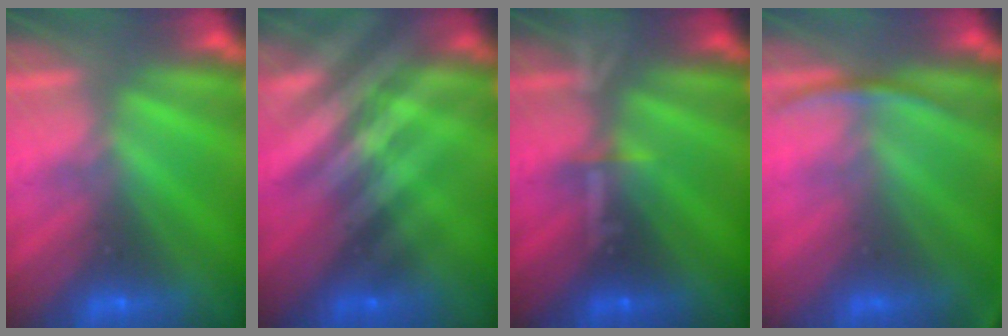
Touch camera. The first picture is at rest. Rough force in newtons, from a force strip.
{"total": 2.4}
{"total": 3.4}
{"total": 2.7}